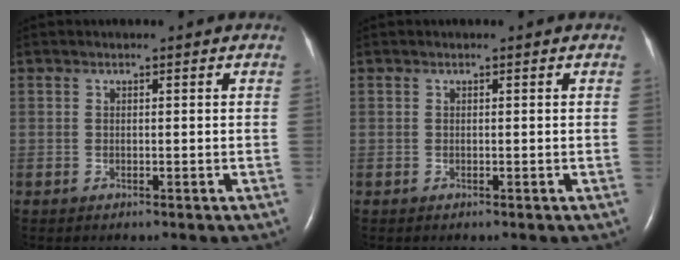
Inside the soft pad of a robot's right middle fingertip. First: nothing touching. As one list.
[{"total": 0.0}]